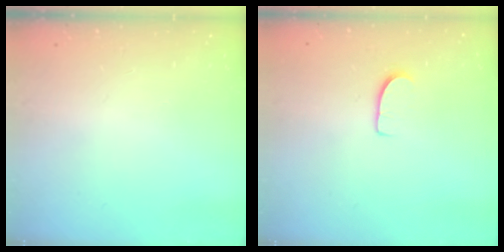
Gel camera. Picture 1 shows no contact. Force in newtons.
{"total": 6.7, "press": 6.7, "slide": 0.3}